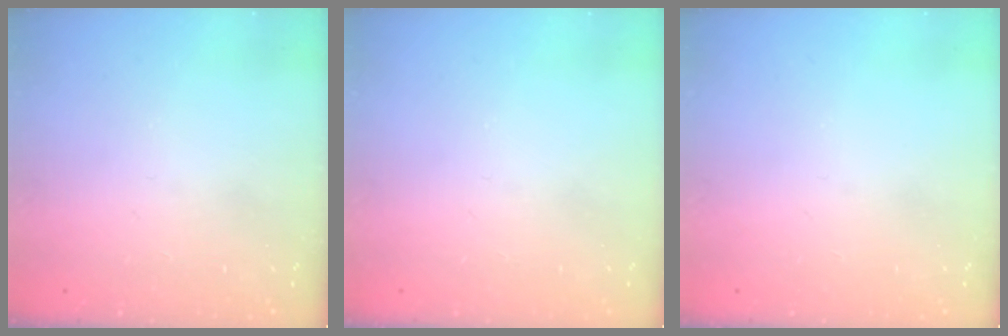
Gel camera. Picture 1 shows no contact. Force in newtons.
{"total": 0.0}
{"total": 0.0}